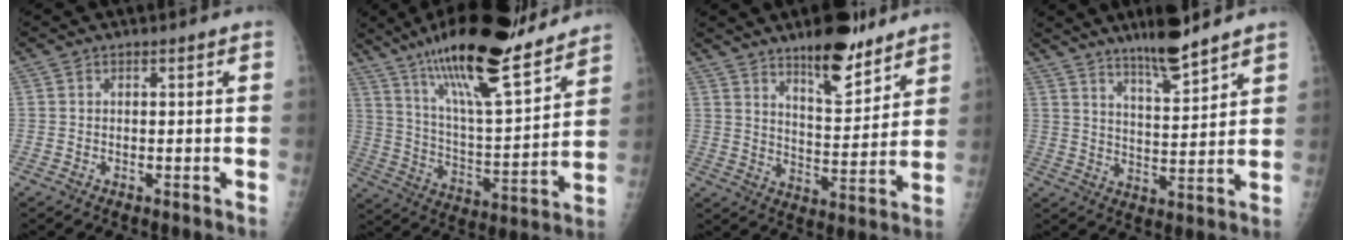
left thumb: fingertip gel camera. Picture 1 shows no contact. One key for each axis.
{"total": 23.8, "fx": 18.0, "fy": 4.7, "fz": 14.8, "tx": -0.225, "ty": -0.077, "tz": 0.306}
{"total": 13.0, "fx": 9.4, "fy": 4.2, "fz": 7.9, "tx": -0.092, "ty": -0.068, "tz": 0.151}
{"total": 9.5, "fx": 7.5, "fy": 1.3, "fz": 5.6, "tx": -0.083, "ty": -0.053, "tz": 0.131}